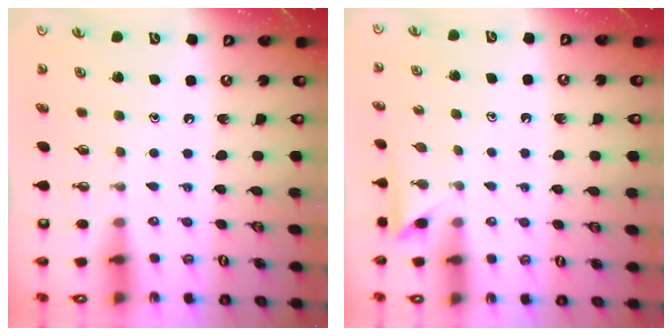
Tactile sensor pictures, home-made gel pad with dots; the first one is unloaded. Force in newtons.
{"total": 2.3, "press": 2.3, "slide": 0.2}